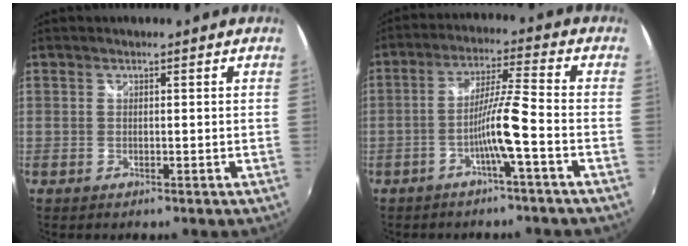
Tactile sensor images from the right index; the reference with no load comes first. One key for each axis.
{"total": 7.6, "fx": -3.3, "fy": -1.1, "fz": 6.8, "tx": -0.134, "ty": 0.003, "tz": -0.062}